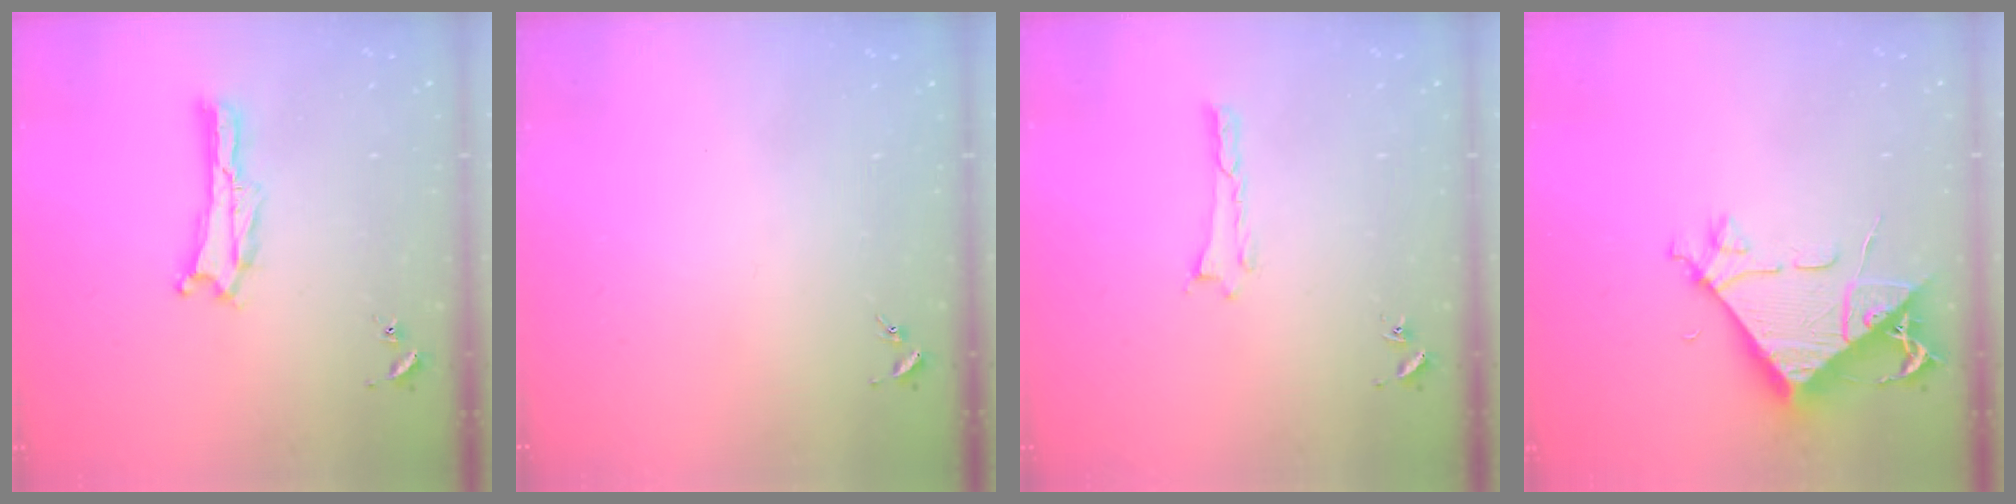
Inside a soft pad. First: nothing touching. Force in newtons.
{"total": 0.0}
{"total": 0.0}
{"total": 8.2, "press": 8.1, "slide": 1.2}